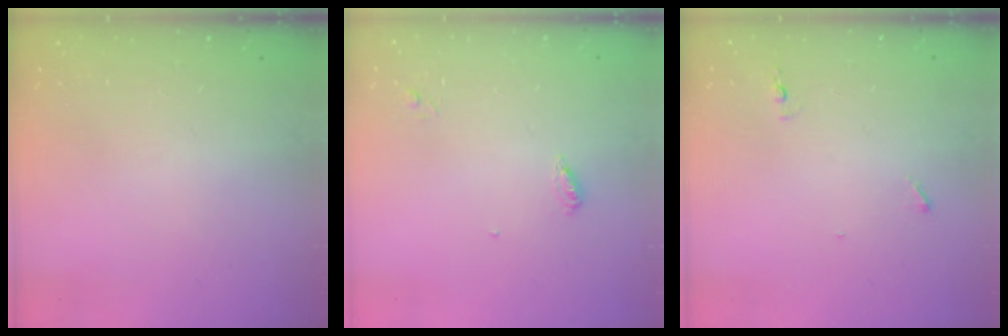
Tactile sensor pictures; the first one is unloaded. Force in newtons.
{"total": 4.0, "press": 4.0, "slide": 0.4}
{"total": 4.7, "press": 4.5, "slide": 1.4}